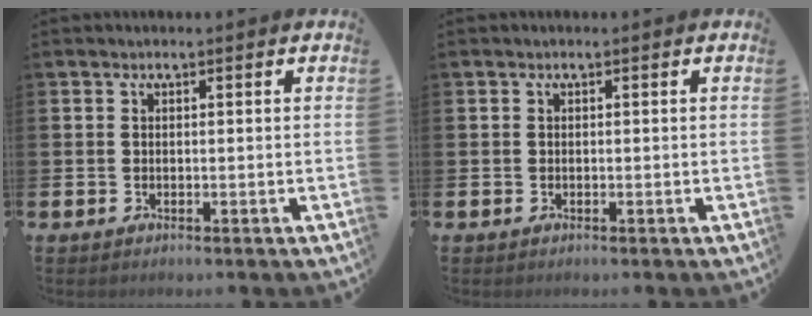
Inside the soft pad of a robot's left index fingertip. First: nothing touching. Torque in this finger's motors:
{"motor_torque": [0.04, 0.02, -0.03, -0.01]}